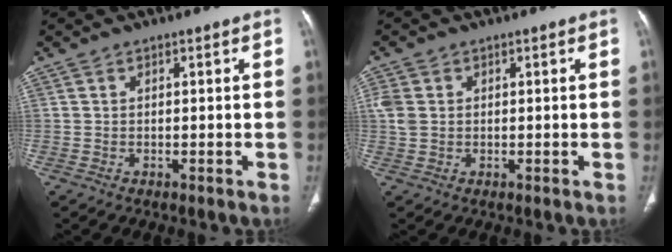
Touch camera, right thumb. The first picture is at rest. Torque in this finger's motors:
{"motor_torque": [0.84, 0.72, 0.81, 0.34, 0.02]}